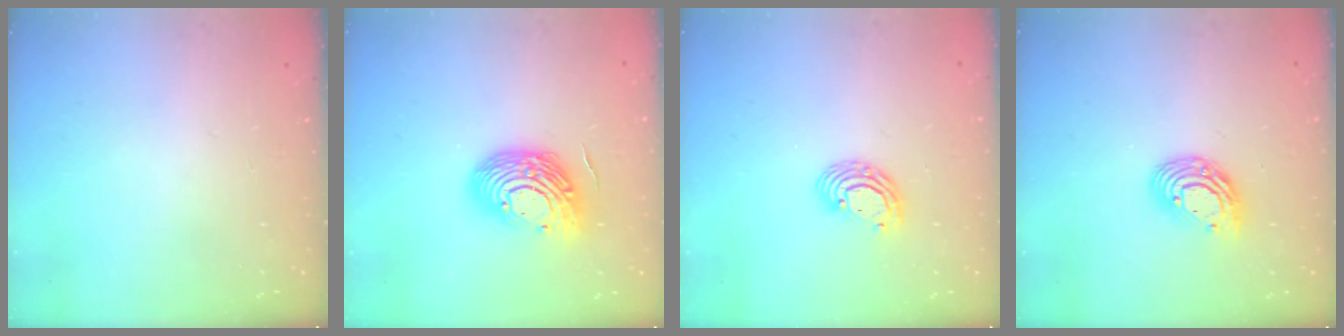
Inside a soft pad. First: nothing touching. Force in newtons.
{"total": 15.4, "press": 15.3, "slide": 1.4}
{"total": 6.7, "press": 6.6, "slide": 0.7}
{"total": 10.3, "press": 10.3, "slide": 1.1}